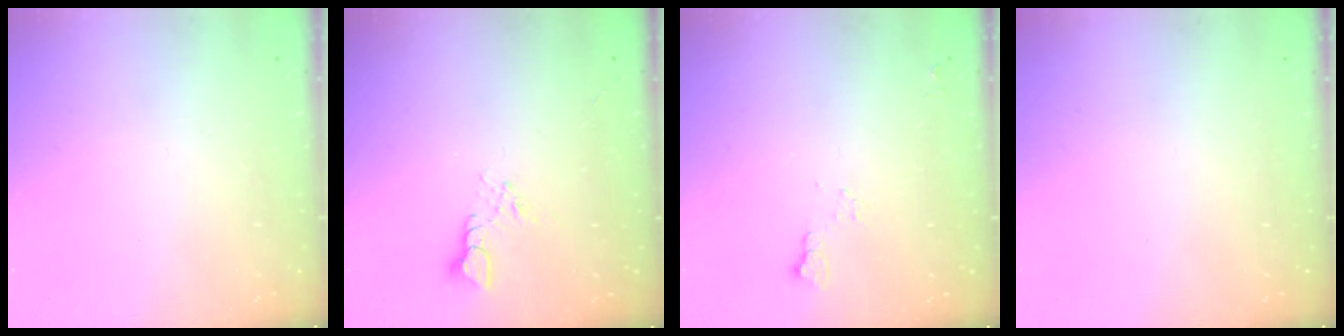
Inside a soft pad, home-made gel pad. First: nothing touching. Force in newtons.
{"total": 3.6, "press": 3.5, "slide": 0.5}
{"total": 5.3, "press": 5.3, "slide": 0.7}
{"total": 0.0}